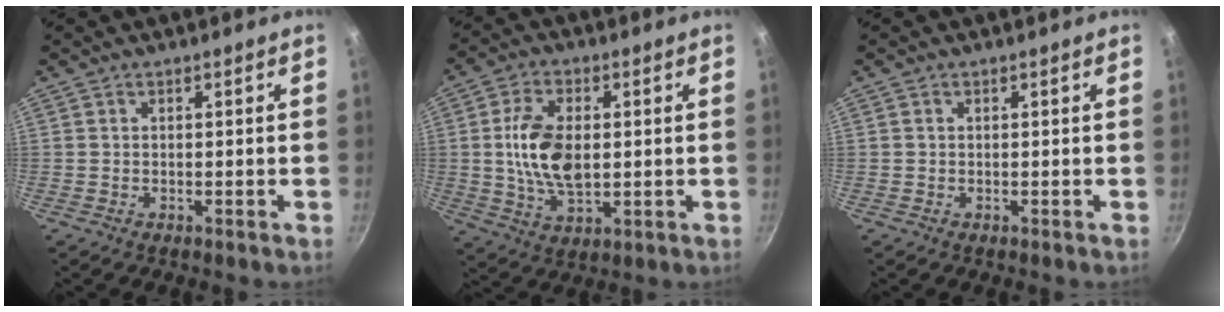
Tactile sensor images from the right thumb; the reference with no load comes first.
{"total": 11.6, "force": [0.7, 6.5, 9.6], "torque": [-0.172, -0.001, 0.013]}
{"total": 0.0}